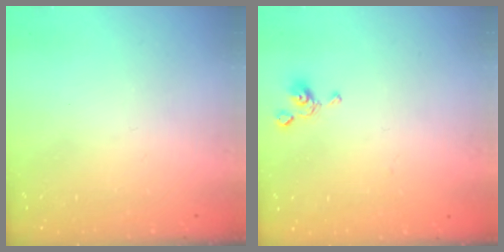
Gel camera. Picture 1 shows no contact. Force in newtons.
{"total": 3.7, "press": 3.6, "slide": 0.7}